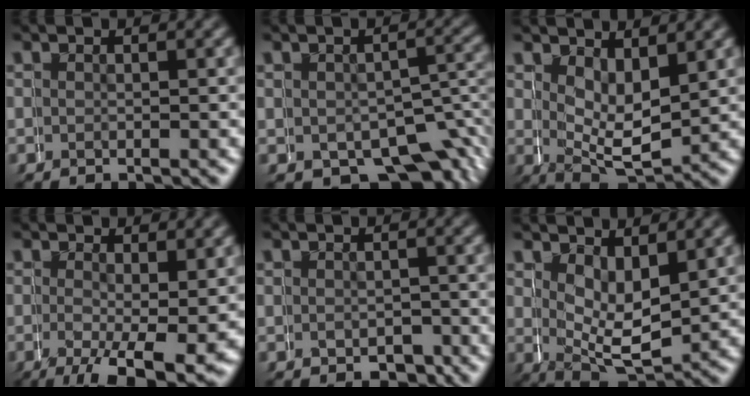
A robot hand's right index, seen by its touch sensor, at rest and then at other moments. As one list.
[{"total": 7.9, "force": [-3.2, 5.5, 4.5], "torque": [-0.045, -0.021, -0.044]}, {"total": 4.8, "force": [2.3, 2.7, 3.2], "torque": [-0.043, -0.017, 0.041]}, {"total": 4.4, "force": [-1.1, 1.1, 4.1], "torque": [-0.059, -0.021, -0.008]}, {"total": 1.7, "force": [-1.0, 1.3, 0.1], "torque": [0.001, 0.000, -0.021]}, {"total": 5.2, "force": [2.2, 3.0, 3.7], "torque": [-0.052, -0.019, 0.041]}]